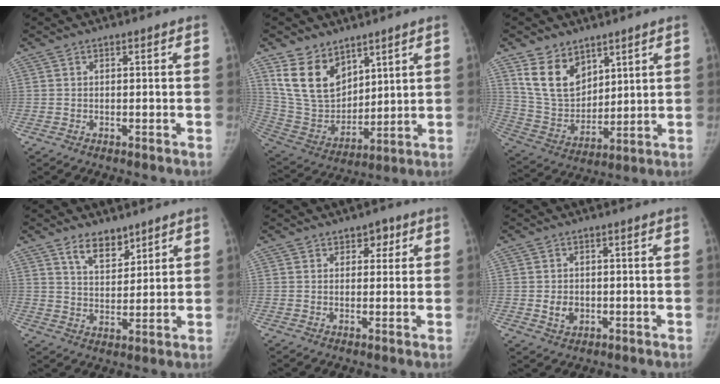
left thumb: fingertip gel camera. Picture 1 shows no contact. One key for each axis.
{"total": 14.6, "fx": 8.8, "fy": 9.3, "fz": 7.1, "tx": -0.100, "ty": -0.050, "tz": 0.192}
{"total": 12.8, "fx": 7.5, "fy": 8.3, "fz": 6.2, "tx": -0.081, "ty": -0.043, "tz": 0.159}
{"total": 6.9, "fx": 5.0, "fy": 3.5, "fz": 3.2, "tx": -0.027, "ty": -0.040, "tz": 0.091}
{"total": 3.3, "fx": 1.8, "fy": 2.3, "fz": 1.5, "tx": 0.009, "ty": -0.007, "tz": 0.020}
{"total": 3.2, "fx": -0.4, "fy": 2.6, "fz": 1.9, "tx": -0.020, "ty": 0.000, "tz": 0.000}